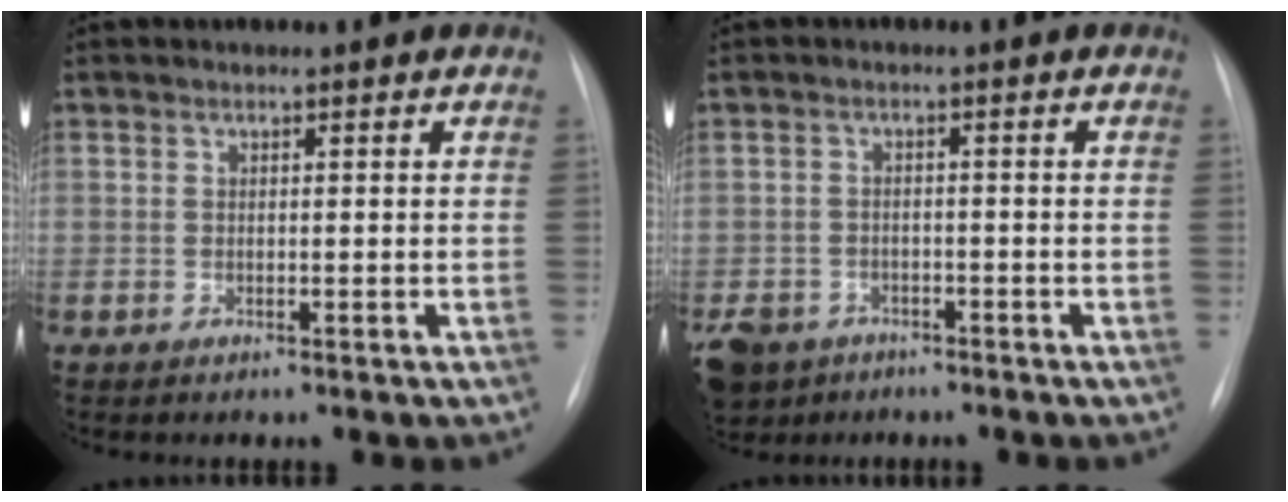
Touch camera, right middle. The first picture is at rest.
{"total": 9.8, "force": [-6.6, 6.7, 2.6], "torque": [-0.083, -0.008, -0.106]}